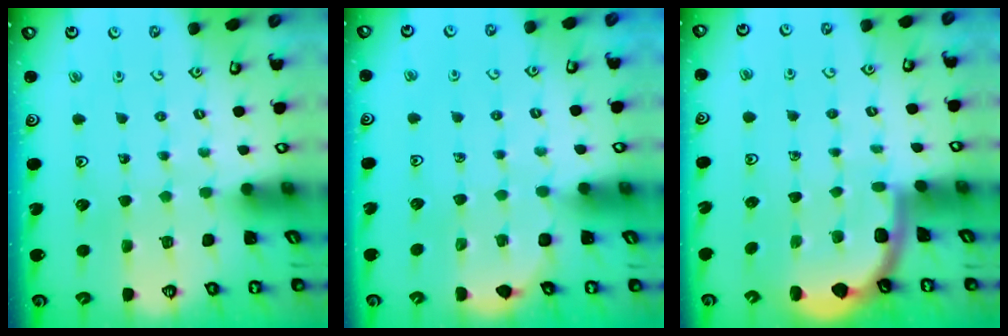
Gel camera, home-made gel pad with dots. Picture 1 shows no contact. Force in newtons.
{"total": 3.2, "press": 2.8, "slide": 1.4}
{"total": 2.2, "press": 2.2, "slide": 0.1}